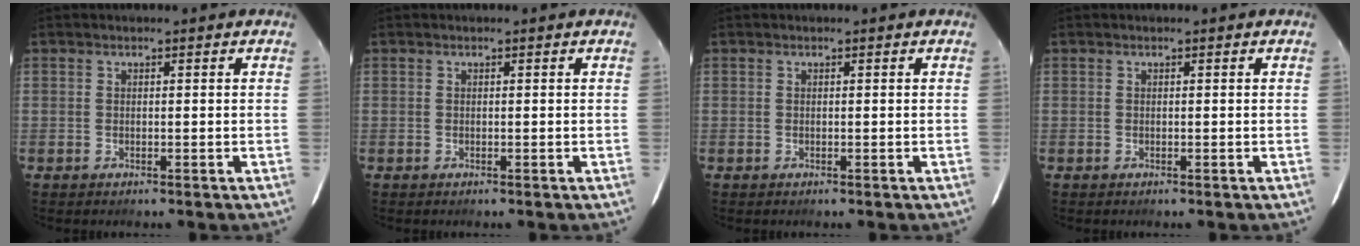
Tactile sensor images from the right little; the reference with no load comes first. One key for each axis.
{"total": 0.0}
{"total": 0.0}
{"total": 0.0}